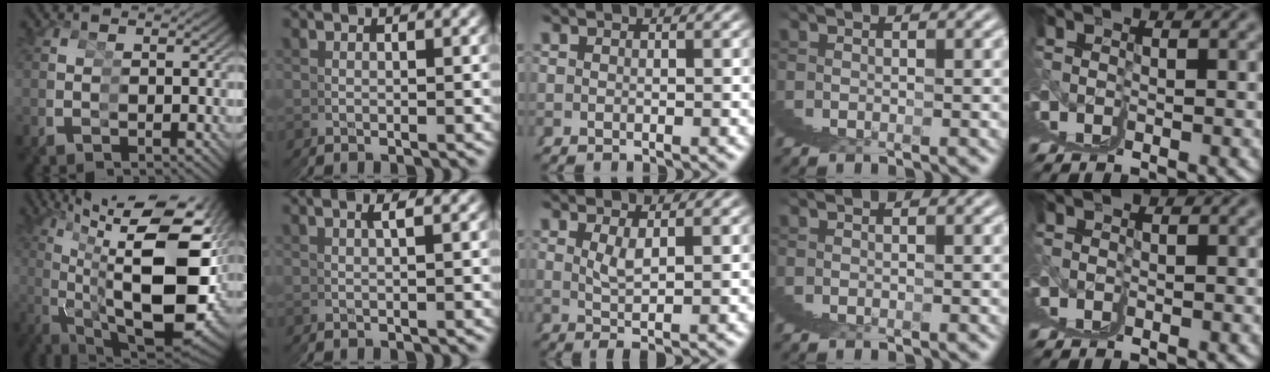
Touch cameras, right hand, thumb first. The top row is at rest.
{"thumb": {"total": 19.5, "force": [0.9, 10.5, 16.5], "torque": [-0.286, -0.053, 0.047]}, "index": {"total": 1.2, "force": [0.7, -0.5, 0.8], "torque": [-0.014, 0.008, 0.014]}, "middle": {"total": 2.3, "force": [0.6, -0.6, 2.2], "torque": [-0.036, -0.012, 0.022]}}